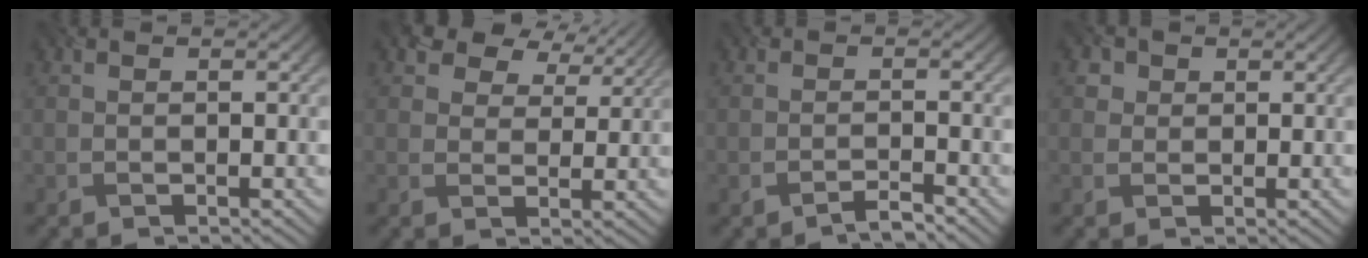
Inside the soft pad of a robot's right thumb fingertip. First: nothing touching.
{"total": 7.6, "force": [5.5, 4.3, 3.0], "torque": [-0.072, -0.002, 0.089]}
{"total": 1.3, "force": [-1.3, -0.1, 0.5], "torque": [-0.010, 0.003, -0.028]}
{"total": 2.8, "force": [1.4, 2.4, 0.6], "torque": [-0.016, -0.003, 0.007]}